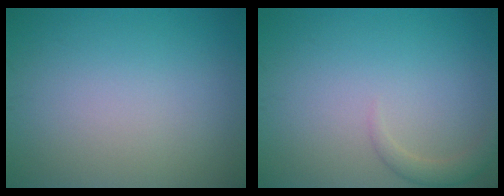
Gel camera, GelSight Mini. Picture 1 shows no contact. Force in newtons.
{"total": 1.6, "press": 1.6, "slide": 0.0}